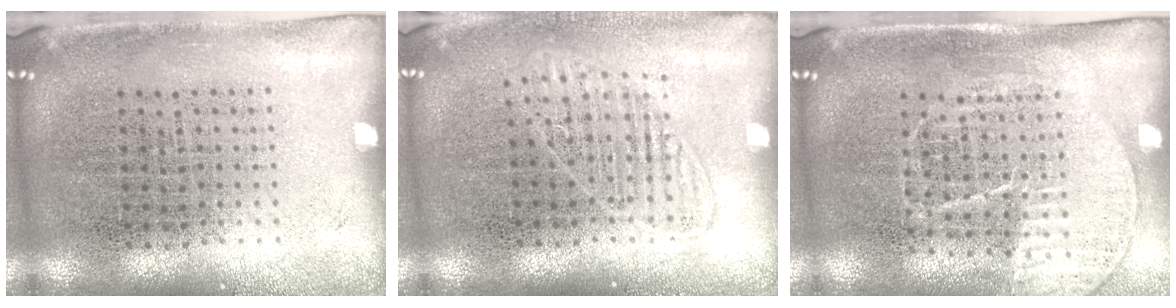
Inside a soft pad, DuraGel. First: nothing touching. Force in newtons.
{"total": 1.4, "press": 1.2, "slide": 0.7}
{"total": 1.3, "press": 1.3, "slide": 0.2}